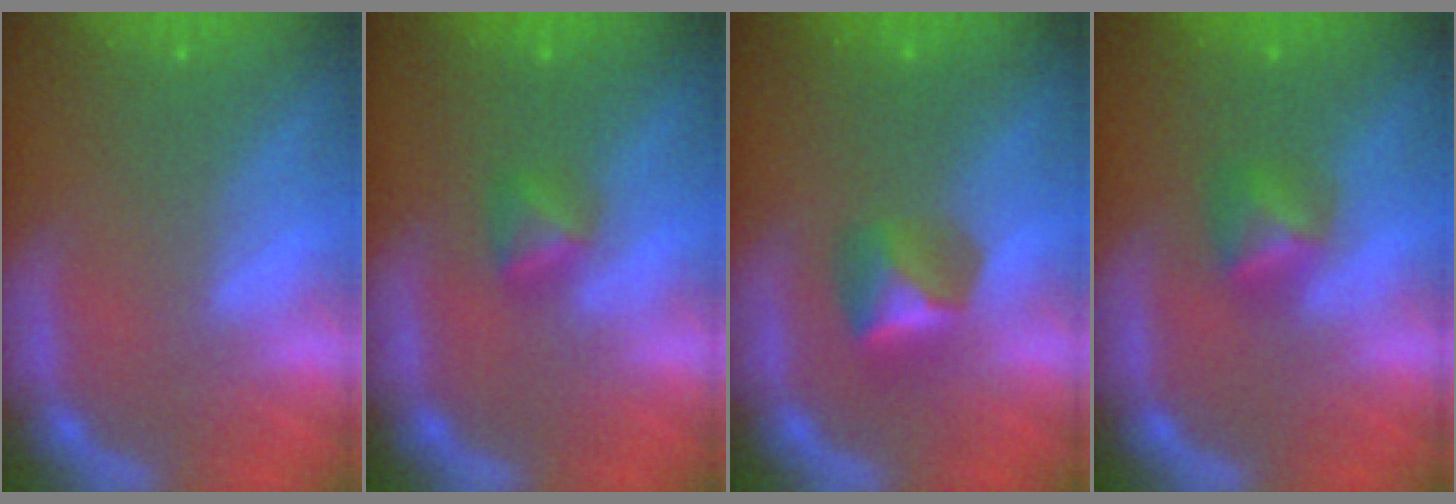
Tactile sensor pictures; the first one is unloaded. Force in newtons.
{"total": 1.9}
{"total": 2.9}
{"total": 2.4}